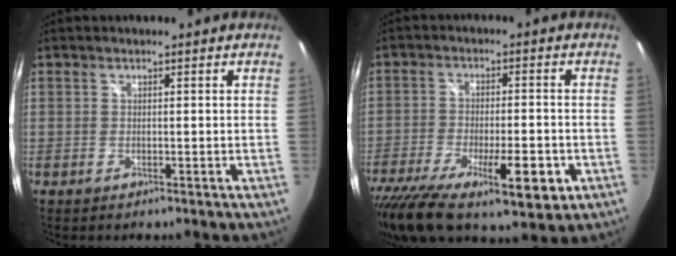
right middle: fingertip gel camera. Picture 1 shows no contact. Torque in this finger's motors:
{"motor_torque": [1.15, -0.99, 0.41, 0.12]}